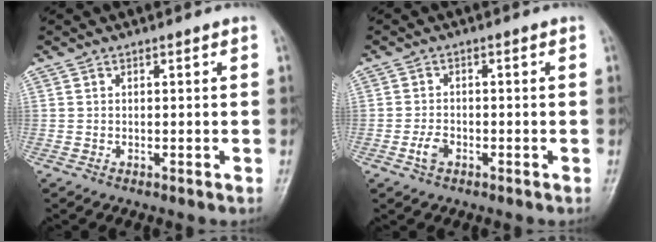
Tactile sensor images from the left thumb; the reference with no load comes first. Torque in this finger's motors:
{"motor_torque": [0.02, 0.12, 0.27, 0.05, 0.03]}